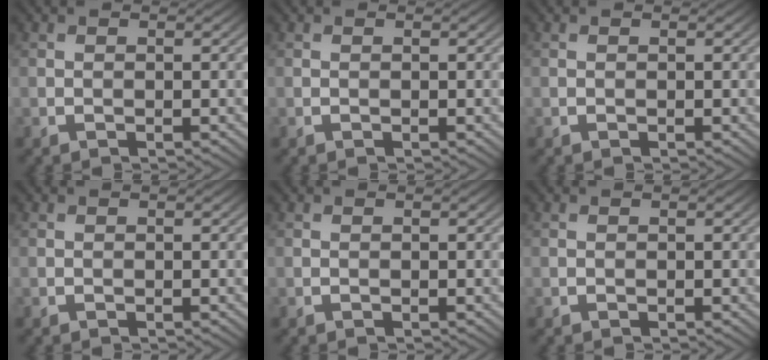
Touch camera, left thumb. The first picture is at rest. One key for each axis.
{"total": 0.0}
{"total": 0.0}
{"total": 0.0}
{"total": 0.0}
{"total": 0.0}